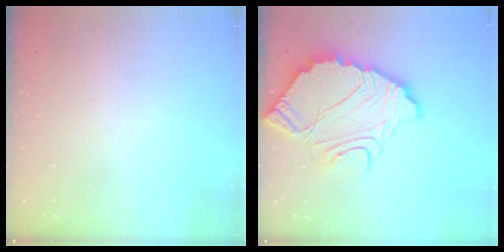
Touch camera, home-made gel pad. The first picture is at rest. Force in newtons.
{"total": 15.3, "press": 15.3, "slide": 1.4}